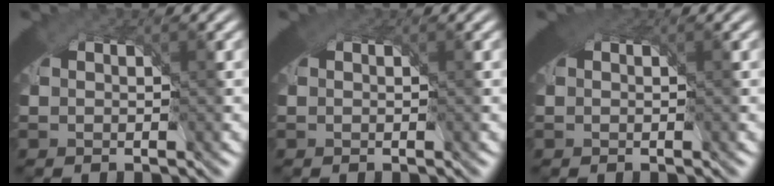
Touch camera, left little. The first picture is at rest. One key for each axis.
{"total": 0.6, "fx": 0.2, "fy": 0.4, "fz": 0.2, "tx": -0.002, "ty": -0.001, "tz": 0.003}
{"total": 1.6, "fx": 0.9, "fy": 0.9, "fz": 1.0, "tx": -0.018, "ty": -0.002, "tz": 0.014}